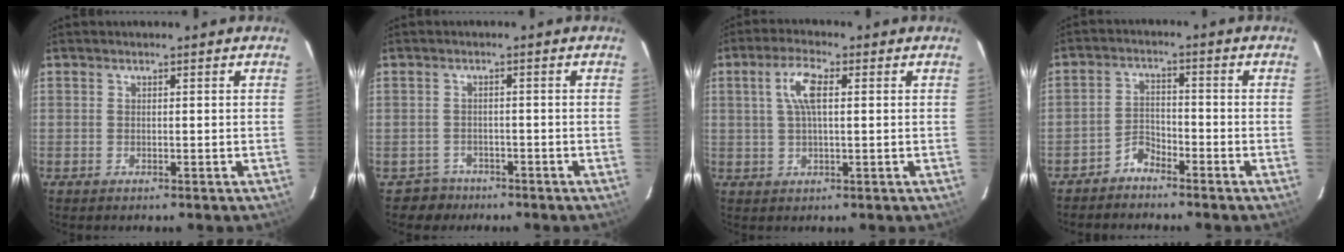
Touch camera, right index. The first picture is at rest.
{"total": 3.5, "force": [-2.1, 2.7, -0.7], "torque": [0.006, 0.018, -0.034]}
{"total": 5.8, "force": [1.4, 1.8, 5.3], "torque": [-0.105, 0.011, 0.028]}
{"total": 3.5, "force": [-3.1, 1.5, 0.5], "torque": [-0.012, 0.011, -0.061]}